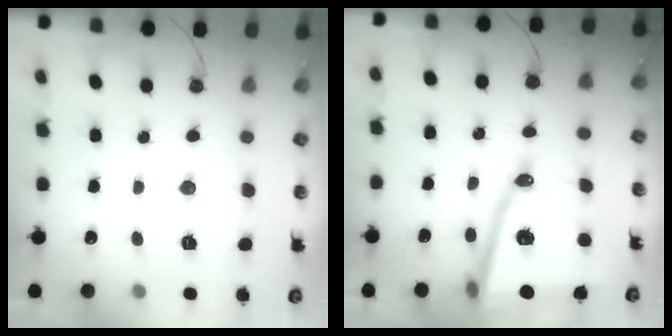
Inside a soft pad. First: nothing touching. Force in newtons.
{"total": 15.8, "press": 15.3, "slide": 3.9}